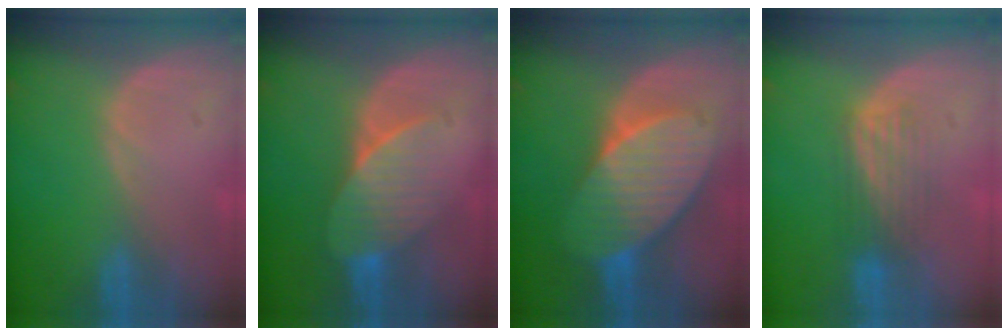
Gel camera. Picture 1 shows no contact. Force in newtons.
{"total": 7.2, "press": 6.6, "slide": 2.8}
{"total": 9.8, "press": 9.8, "slide": 0.4}
{"total": 4.2, "press": 4.2, "slide": 0.1}